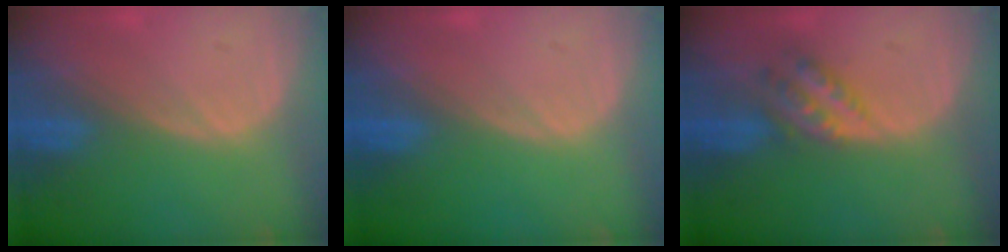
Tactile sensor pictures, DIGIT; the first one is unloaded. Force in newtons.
{"total": 0.0}
{"total": 4.7, "press": 4.3, "slide": 1.9}